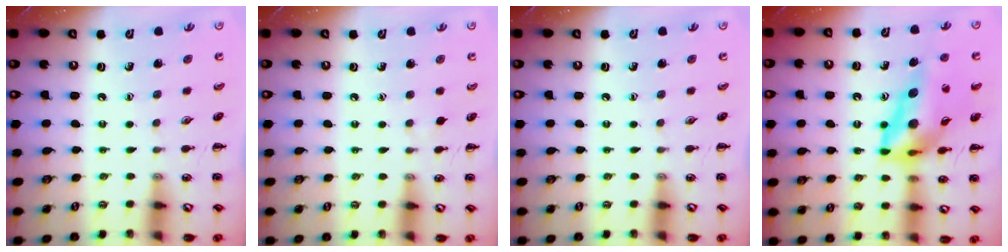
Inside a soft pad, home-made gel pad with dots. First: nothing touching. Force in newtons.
{"total": 2.2, "press": 1.9, "slide": 0.9}
{"total": 0.0}
{"total": 15.8, "press": 15.0, "slide": 4.9}